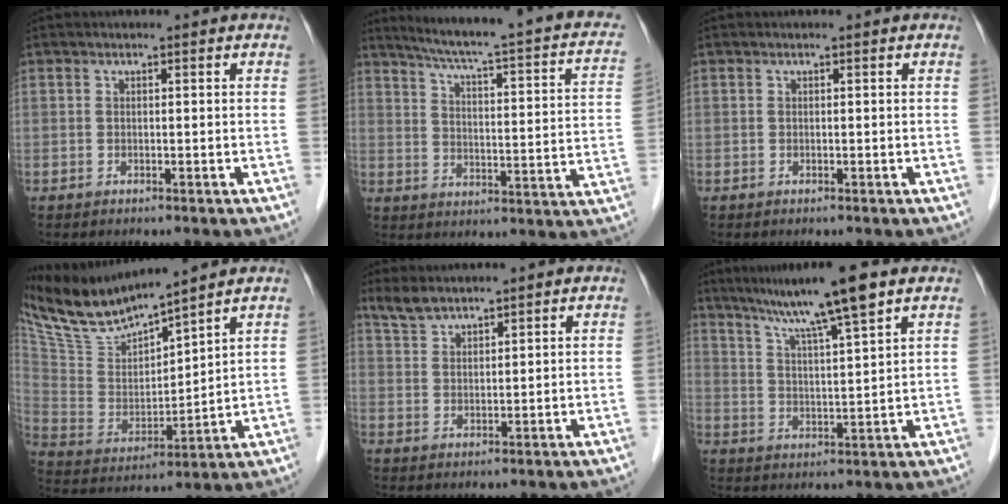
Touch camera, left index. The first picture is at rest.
{"total": 21.1, "force": [16.3, 2.4, 13.1], "torque": [-0.187, -0.017, 0.195]}
{"total": 0.0}
{"total": 14.6, "force": [13.1, 0.6, 6.4], "torque": [-0.140, 0.000, 0.261]}
{"total": 3.6, "force": [3.4, 0.6, 0.9], "torque": [-0.024, 0.012, 0.072]}
{"total": 10.6, "force": [7.7, -1.2, 7.1], "torque": [-0.120, 0.012, 0.131]}